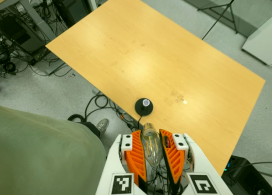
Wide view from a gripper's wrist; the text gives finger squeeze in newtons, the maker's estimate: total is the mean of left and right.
{"total": 20.7, "left": 22.2, "right": 19.1}